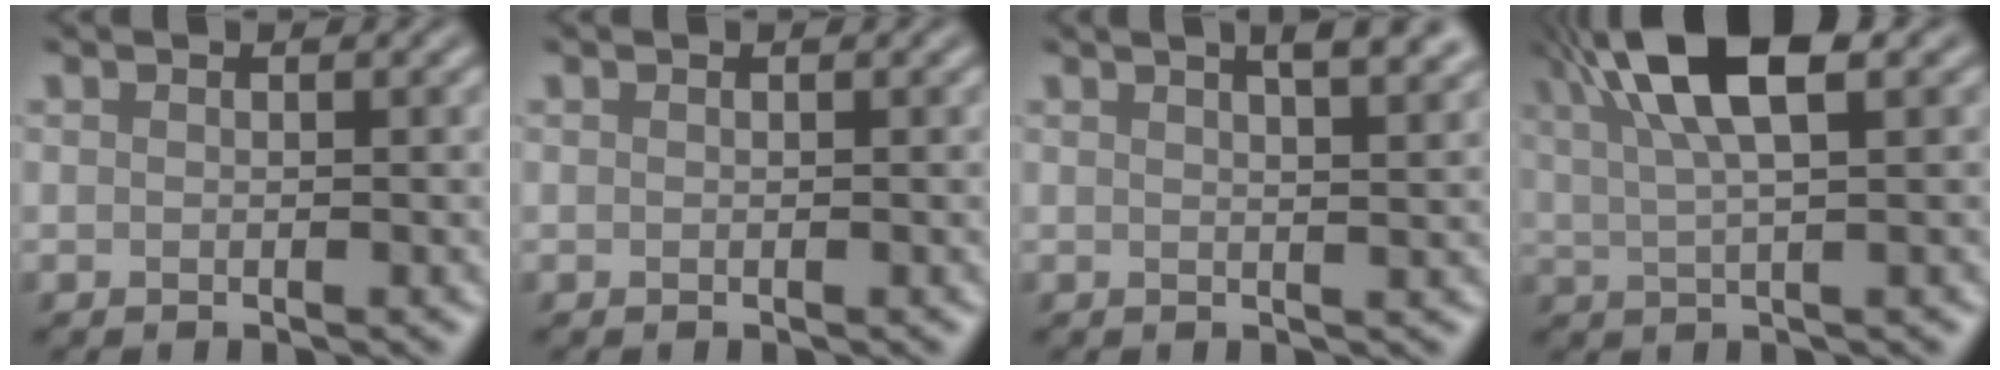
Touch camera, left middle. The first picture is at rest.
{"total": 0.0}
{"total": 6.6, "force": [3.8, 2.7, 4.6], "torque": [-0.021, 0.042, 0.023]}
{"total": 8.7, "force": [4.2, 2.7, 7.1], "torque": [-0.127, 0.022, 0.072]}